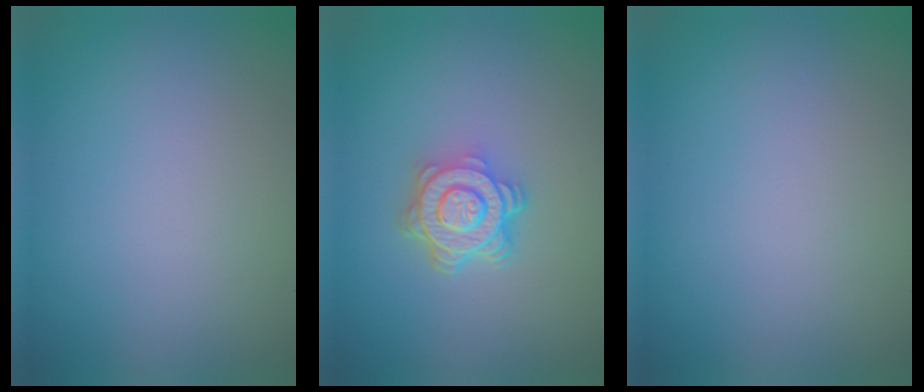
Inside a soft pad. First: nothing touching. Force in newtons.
{"total": 4.9, "press": 3.8, "slide": 3.2}
{"total": 0.0}